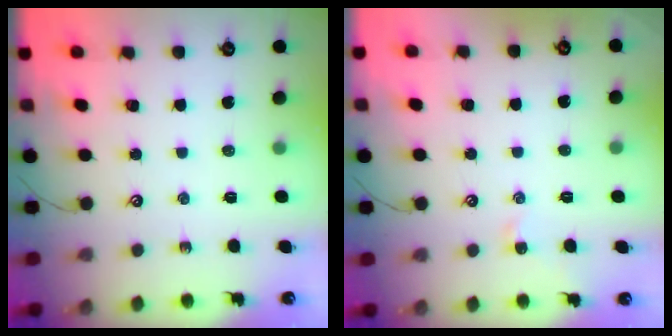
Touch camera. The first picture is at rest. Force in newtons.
{"total": 0.5, "press": 0.4, "slide": 0.4}